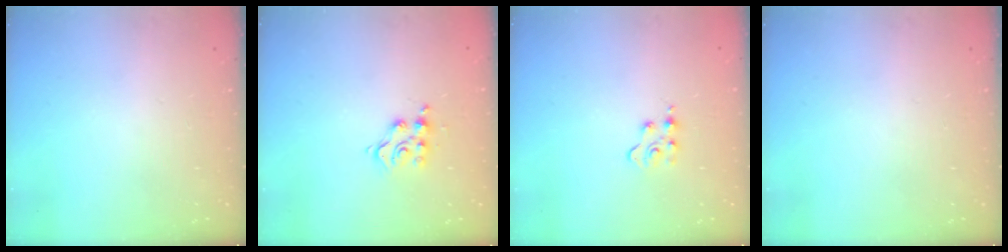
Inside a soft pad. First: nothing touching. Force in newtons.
{"total": 6.7, "press": 6.7, "slide": 0.5}
{"total": 3.0, "press": 3.0, "slide": 0.3}
{"total": 0.0}